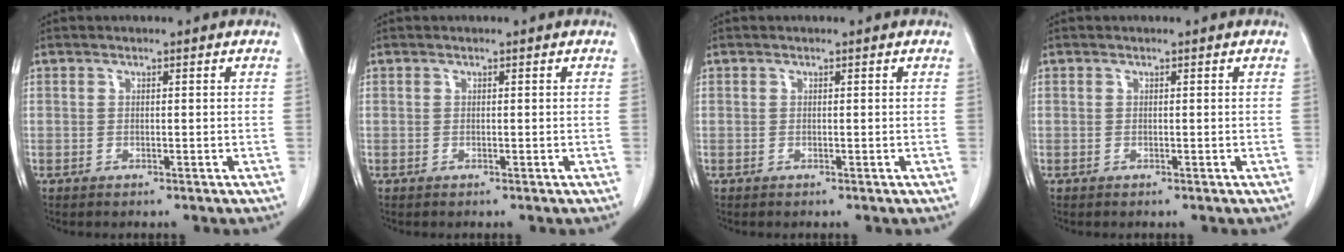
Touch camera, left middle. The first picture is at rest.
{"total": 0.0}
{"total": 0.0}
{"total": 0.0}